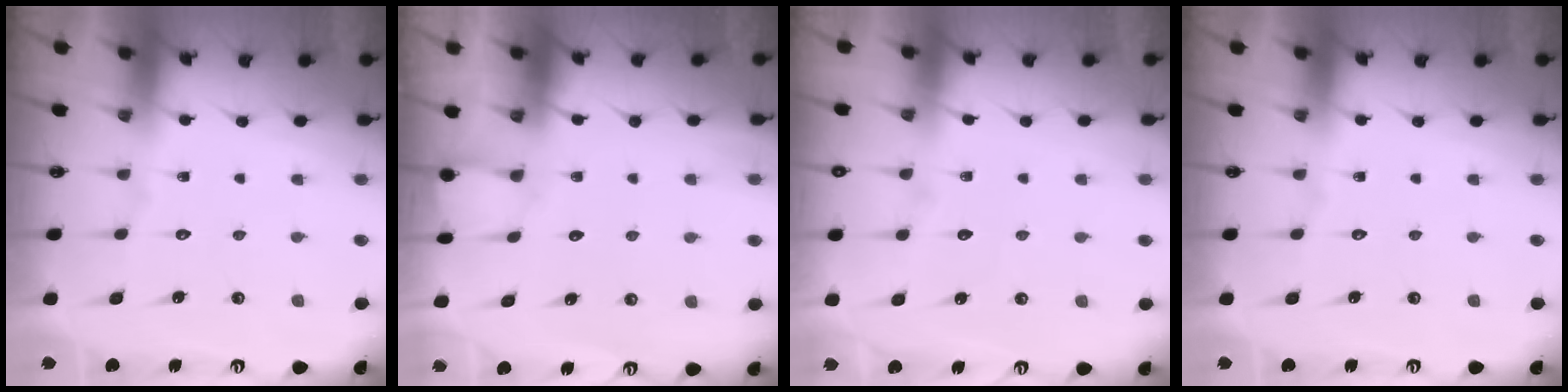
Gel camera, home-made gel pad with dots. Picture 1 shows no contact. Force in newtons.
{"total": 3.8, "press": 3.8, "slide": 0.4}
{"total": 2.8, "press": 2.8, "slide": 0.3}
{"total": 0.0}